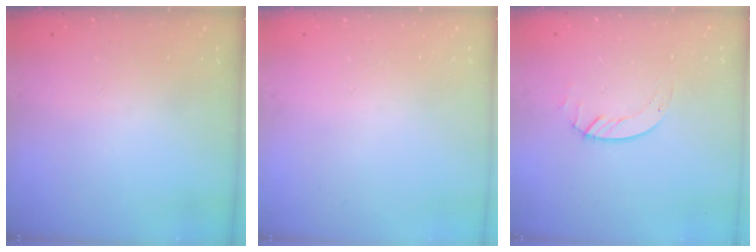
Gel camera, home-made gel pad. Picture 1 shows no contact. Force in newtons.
{"total": 0.0}
{"total": 2.0, "press": 2.0, "slide": 0.2}